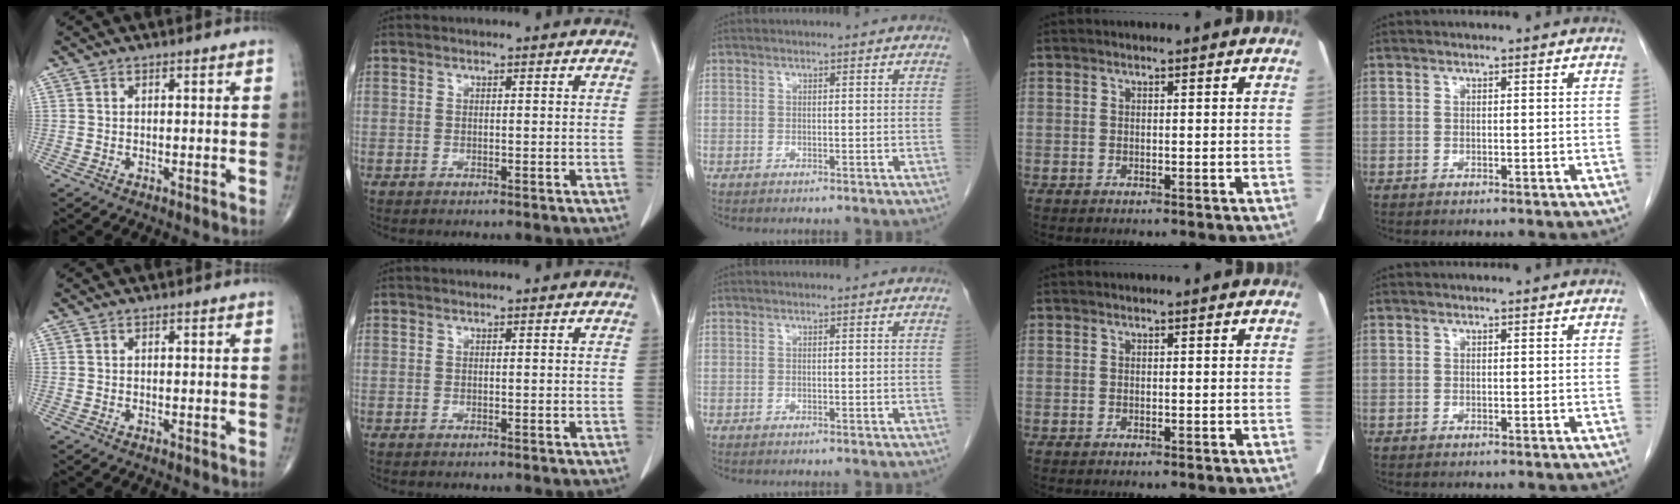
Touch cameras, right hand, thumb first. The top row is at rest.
{}